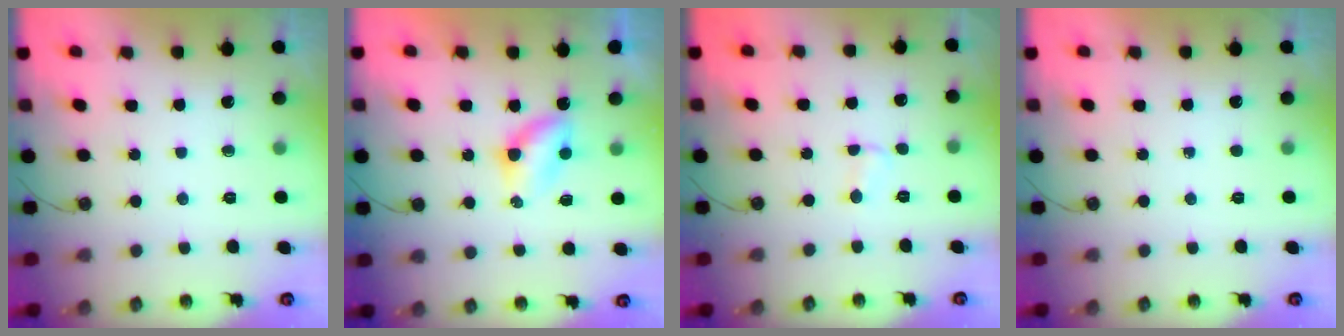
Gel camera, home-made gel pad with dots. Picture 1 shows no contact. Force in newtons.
{"total": 4.3, "press": 4.2, "slide": 0.5}
{"total": 2.1, "press": 2.1, "slide": 0.2}
{"total": 0.0}